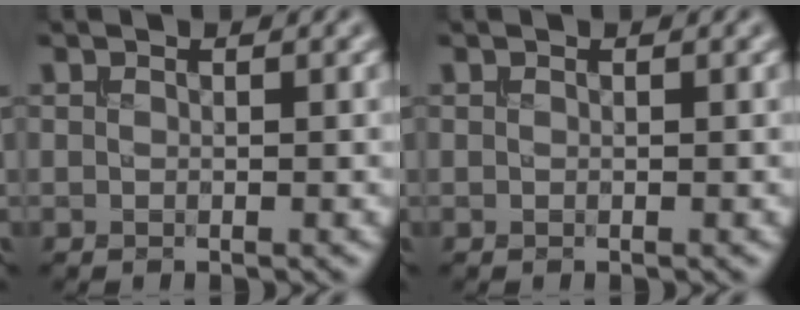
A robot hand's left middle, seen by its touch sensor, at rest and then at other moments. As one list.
[{"total": 0.0}]